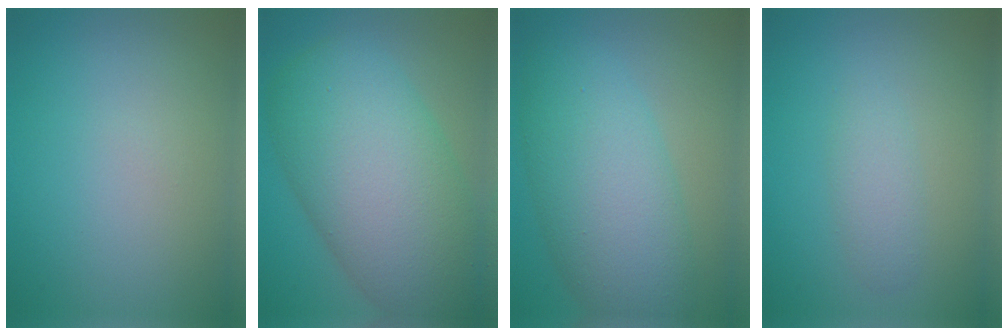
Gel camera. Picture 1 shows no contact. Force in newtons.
{"total": 13.0, "press": 12.9, "slide": 0.5}
{"total": 8.7, "press": 8.6, "slide": 0.2}
{"total": 1.8, "press": 1.8, "slide": 0.0}